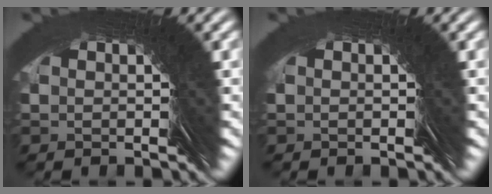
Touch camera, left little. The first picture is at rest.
{"total": 0.6, "force": [-0.1, 0.6, 0.2], "torque": [-0.010, -0.004, 0.000]}